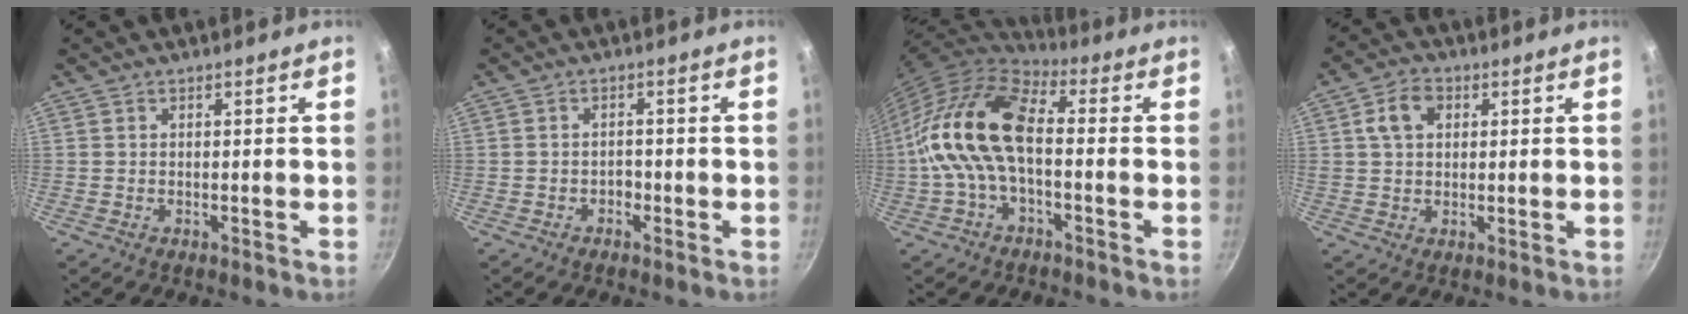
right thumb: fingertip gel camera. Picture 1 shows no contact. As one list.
[{"total": 1.5, "force": [-0.8, 1.1, 0.6], "torque": [0.002, 0.013, -0.011]}, {"total": 14.7, "force": [-1.0, 7.7, 12.4], "torque": [-0.235, 0.035, -0.034]}, {"total": 6.1, "force": [1.7, 4.5, 3.7], "torque": [-0.052, 0.007, 0.025]}]